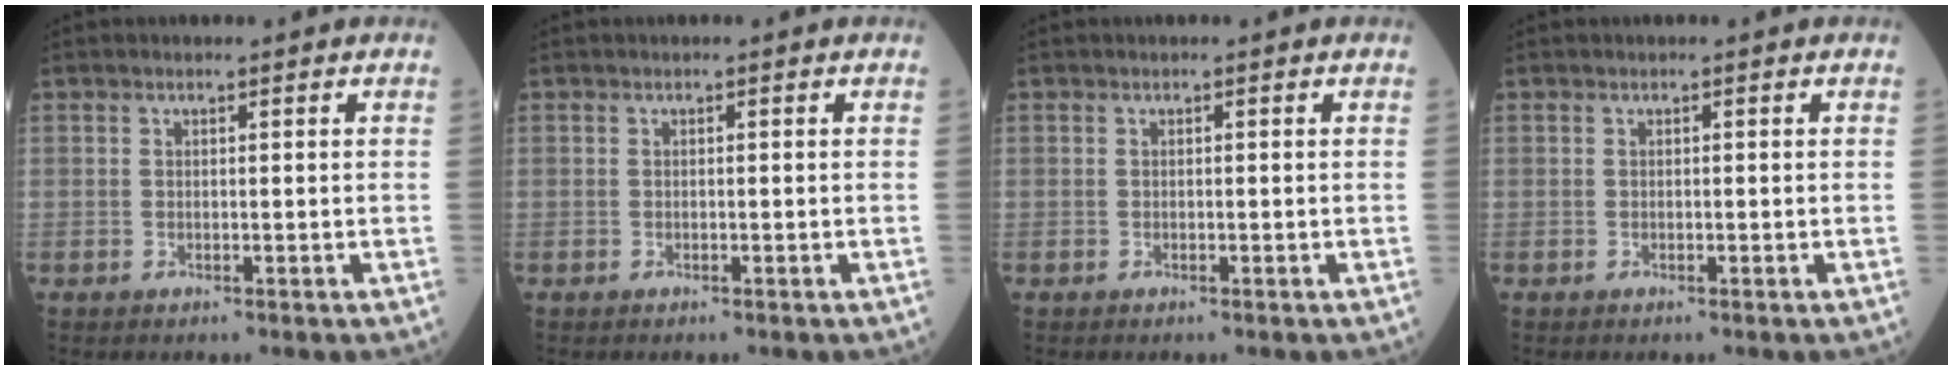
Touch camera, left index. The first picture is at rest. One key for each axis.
{"total": 0.0}
{"total": 0.0}
{"total": 0.0}